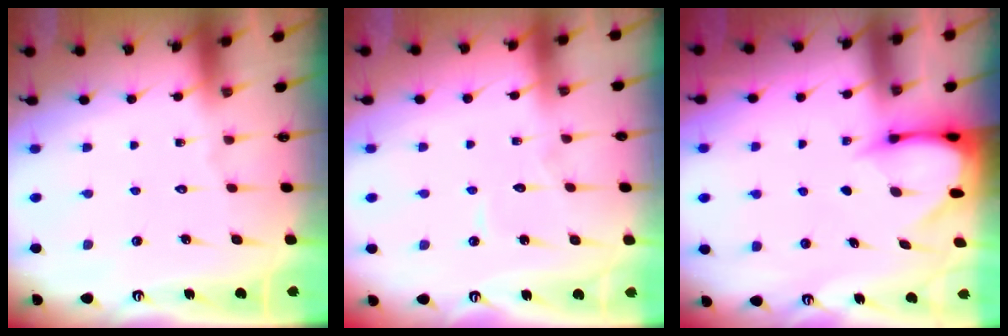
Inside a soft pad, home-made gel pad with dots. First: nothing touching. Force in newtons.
{"total": 3.4, "press": 3.3, "slide": 0.3}
{"total": 3.4, "press": 3.4, "slide": 0.2}